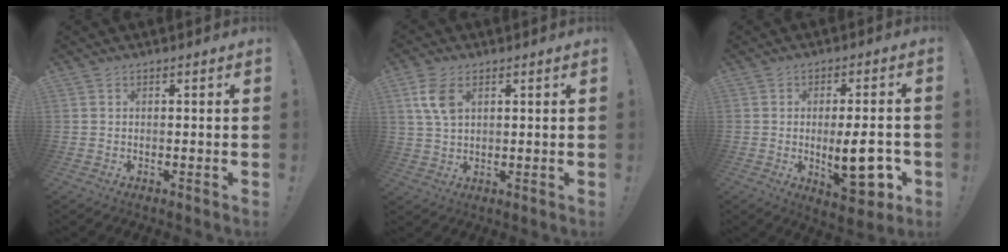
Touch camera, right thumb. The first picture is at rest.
{"total": 7.4, "force": [3.1, 4.3, 5.1], "torque": [-0.106, -0.008, 0.058]}
{"total": 14.6, "force": [-2.9, 5.3, 13.2], "torque": [-0.162, -0.003, -0.037]}